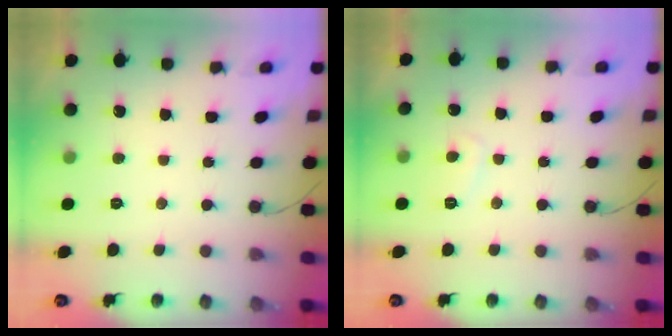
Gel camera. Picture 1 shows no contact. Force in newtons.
{"total": 3.2, "press": 3.1, "slide": 0.6}